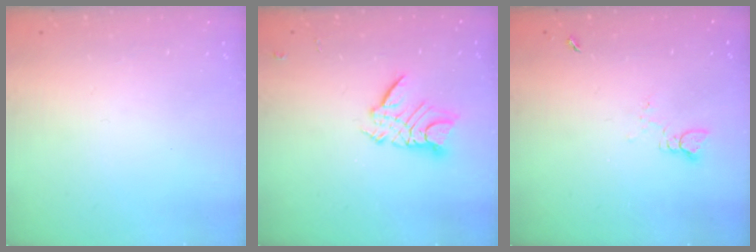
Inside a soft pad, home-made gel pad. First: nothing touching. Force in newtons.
{"total": 10.0, "press": 10.0, "slide": 0.8}
{"total": 1.7, "press": 1.7, "slide": 0.2}